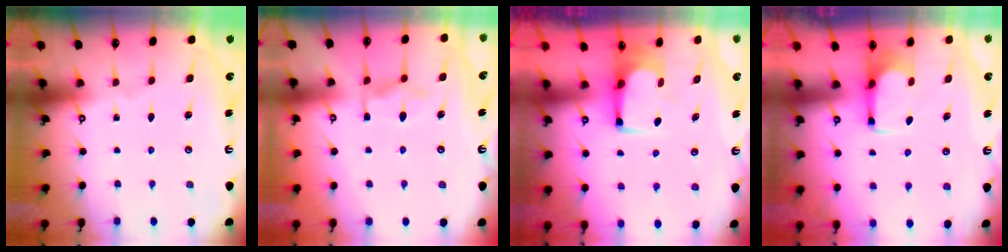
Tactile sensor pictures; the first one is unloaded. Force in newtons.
{"total": 2.6, "press": 2.1, "slide": 1.5}
{"total": 2.5, "press": 2.5, "slide": 0.1}
{"total": 2.8, "press": 2.8, "slide": 0.5}